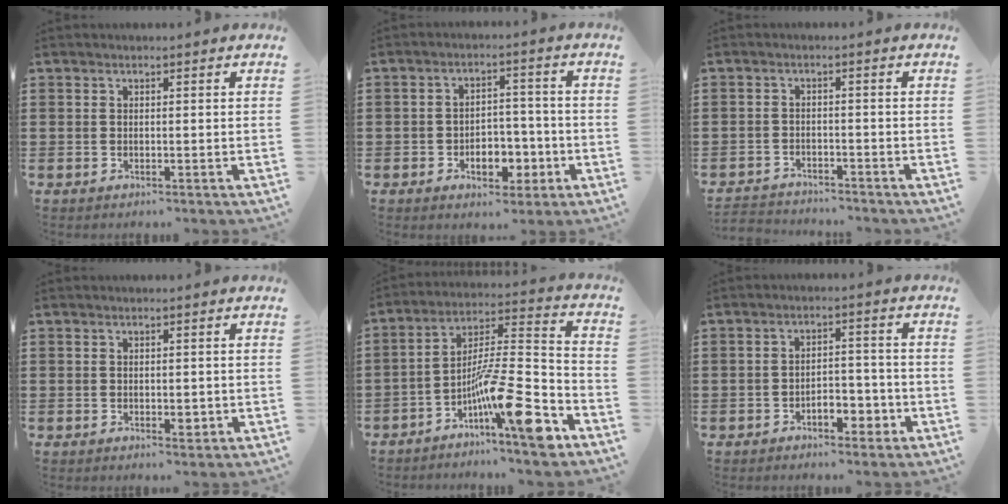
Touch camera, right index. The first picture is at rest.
{"total": 6.3, "force": [-2.6, 4.0, 4.2], "torque": [-0.047, 0.004, -0.049]}
{"total": 2.3, "force": [-2.2, 0.2, -0.2], "torque": [-0.004, 0.000, -0.051]}
{"total": 1.6, "force": [-0.2, 0.8, 1.4], "torque": [-0.025, 0.000, -0.003]}
{"total": 13.1, "force": [-7.6, 1.6, 10.5], "torque": [-0.178, -0.005, -0.142]}
{"total": 5.0, "force": [-2.6, 2.5, 3.5], "torque": [-0.049, 0.006, -0.049]}